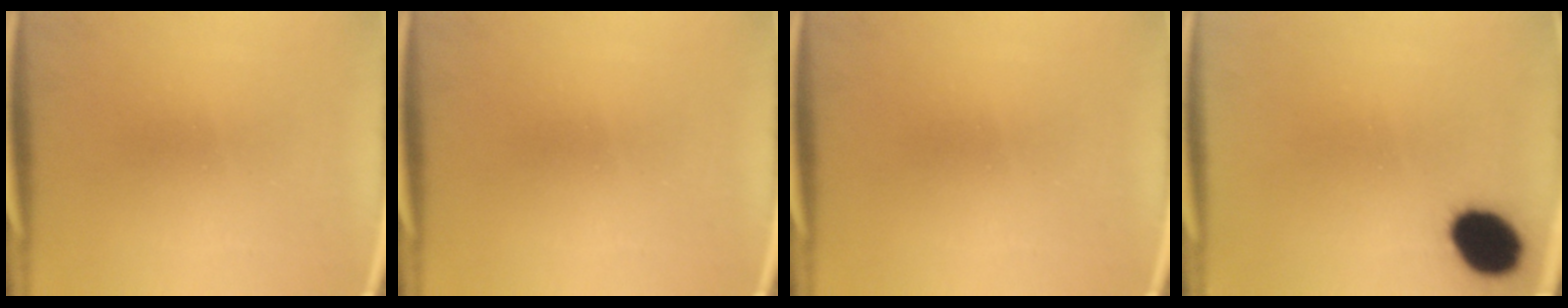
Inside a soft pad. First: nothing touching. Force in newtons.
{"total": 0.0}
{"total": 0.0}
{"total": 11.0}